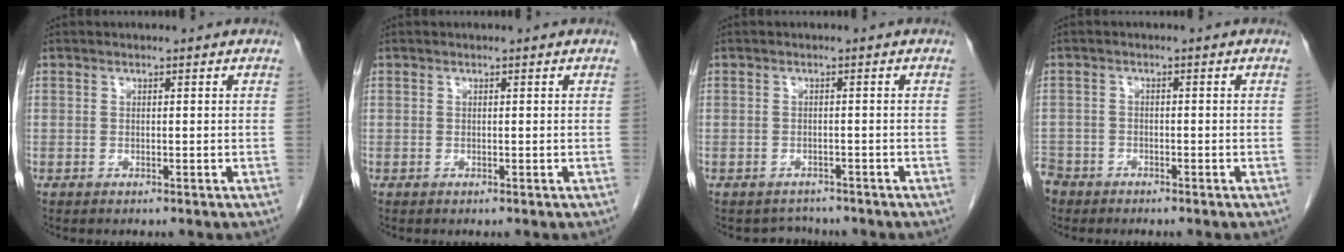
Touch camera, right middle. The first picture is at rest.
{"total": 0.0}
{"total": 2.5, "force": [-2.2, 1.0, -0.4], "torque": [-0.003, -0.001, -0.033]}
{"total": 4.6, "force": [-3.7, 2.8, 0.4], "torque": [-0.015, 0.000, -0.075]}